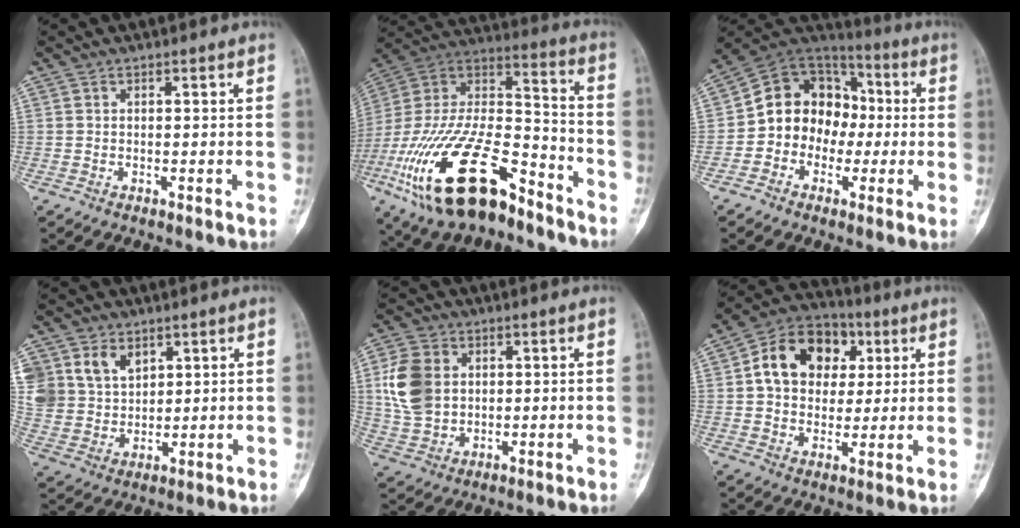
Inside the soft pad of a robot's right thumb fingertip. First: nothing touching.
{"total": 30.0, "force": [-17.0, 13.4, 20.8], "torque": [-0.438, 0.043, -0.300]}
{"total": 14.1, "force": [-1.3, 11.9, 7.4], "torque": [-0.073, 0.042, -0.033]}
{"total": 12.1, "force": [5.7, 9.1, 5.5], "torque": [-0.096, -0.011, 0.124]}
{"total": 11.1, "force": [2.0, 8.5, 6.9], "torque": [-0.131, -0.003, 0.043]}
{"total": 15.2, "force": [3.5, 11.7, 9.0], "torque": [-0.116, 0.008, 0.050]}